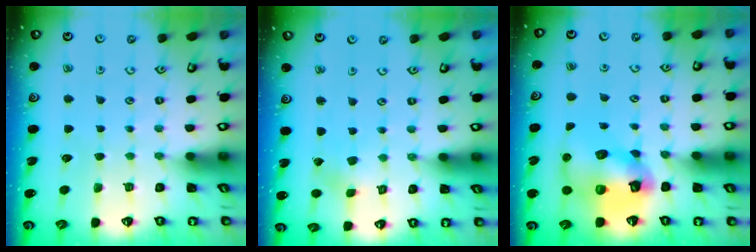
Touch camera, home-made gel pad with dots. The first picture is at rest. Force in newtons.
{"total": 0.9, "press": 0.9, "slide": 0.1}
{"total": 12.8, "press": 12.7, "slide": 1.8}